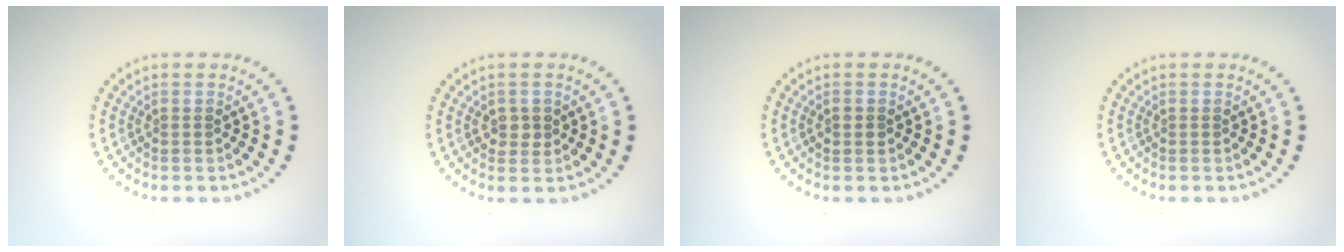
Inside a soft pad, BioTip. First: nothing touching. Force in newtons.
{"total": 1.6, "press": 1.5, "slide": 0.3}
{"total": 1.0, "press": 1.0, "slide": 0.1}
{"total": 0.0}